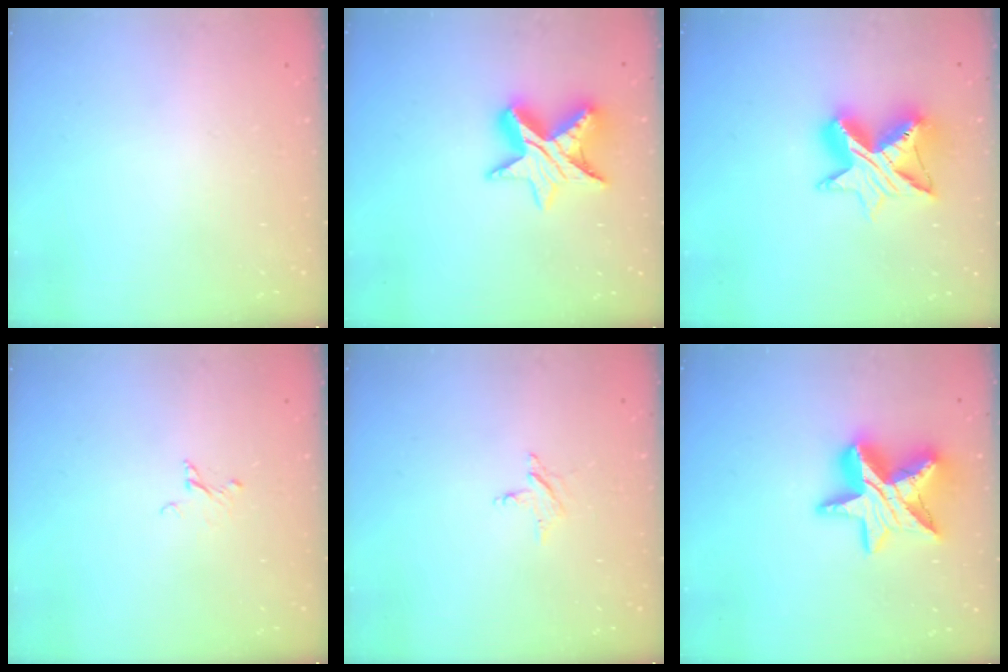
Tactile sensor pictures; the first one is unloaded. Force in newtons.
{"total": 10.8, "press": 10.8, "slide": 0.7}
{"total": 12.6, "press": 12.6, "slide": 0.7}
{"total": 2.1, "press": 2.1, "slide": 0.1}
{"total": 2.4, "press": 2.4, "slide": 0.2}
{"total": 16.9, "press": 16.8, "slide": 1.3}